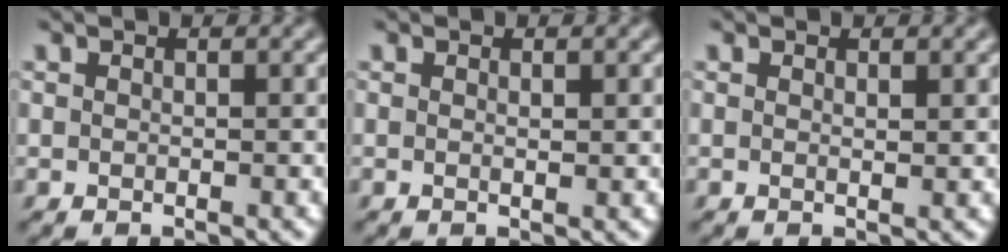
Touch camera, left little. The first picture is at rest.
{"total": 0.6, "force": [0.1, 0.1, 0.6], "torque": [-0.010, 0.000, 0.002]}
{"total": 0.6, "force": [0.4, 0.1, 0.4], "torque": [-0.008, -0.001, 0.007]}